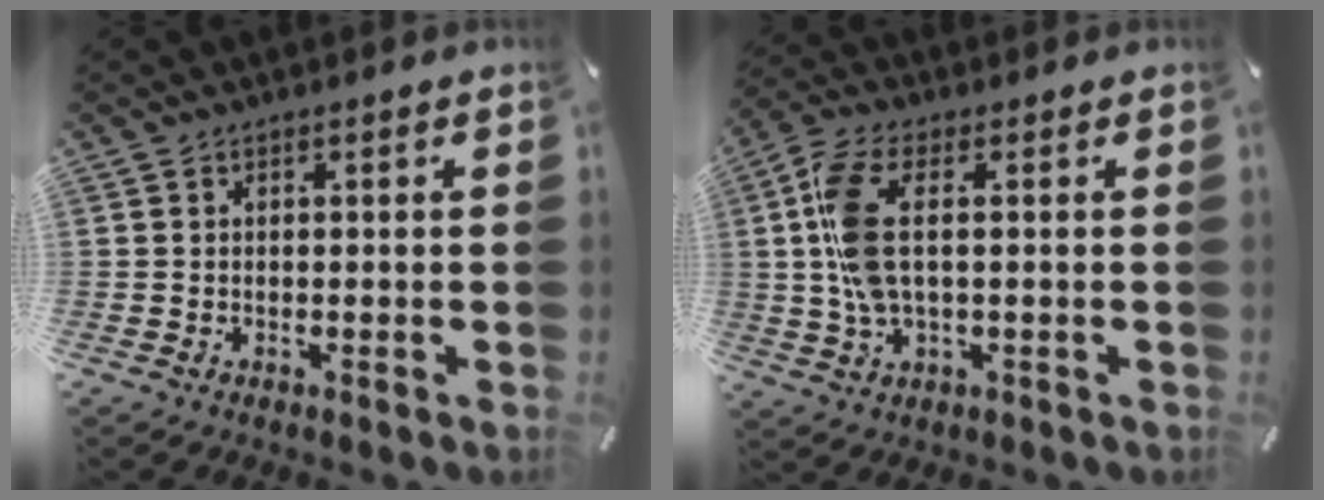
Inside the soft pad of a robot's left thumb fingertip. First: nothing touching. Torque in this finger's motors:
{"motor_torque": [1.56, 2.43, 0.90, -0.45, 0.16]}